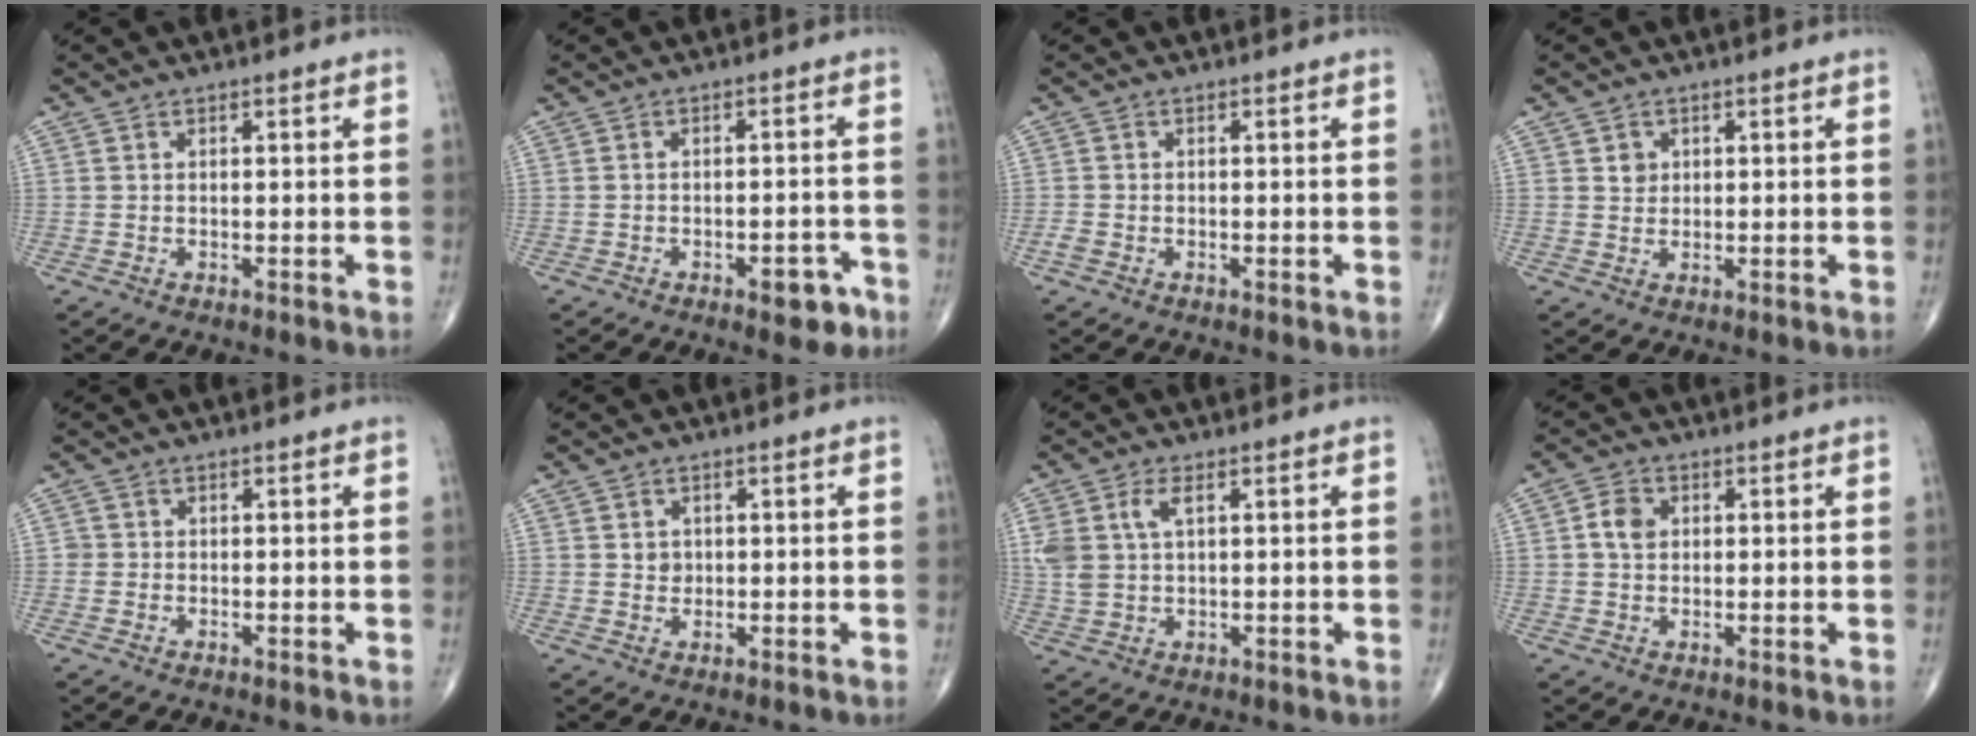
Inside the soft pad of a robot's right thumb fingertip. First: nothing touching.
{"total": 5.0, "force": [-2.9, 2.3, 3.4], "torque": [-0.026, 0.020, -0.033]}
{"total": 1.3, "force": [-0.7, 0.9, 0.7], "torque": [-0.021, -0.001, -0.015]}
{"total": 2.2, "force": [0.7, 1.9, 0.7], "torque": [-0.002, -0.003, 0.011]}
{"total": 0.9, "force": [-0.2, 0.9, 0.1], "torque": [0.005, 0.005, -0.005]}
{"total": 1.8, "force": [0.3, 1.6, 0.8], "torque": [-0.004, 0.000, 0.007]}
{"total": 5.9, "force": [2.0, 3.1, 4.6], "torque": [-0.110, 0.004, 0.045]}
{"total": 3.9, "force": [0.7, 3.1, 2.3], "torque": [-0.035, 0.003, 0.008]}